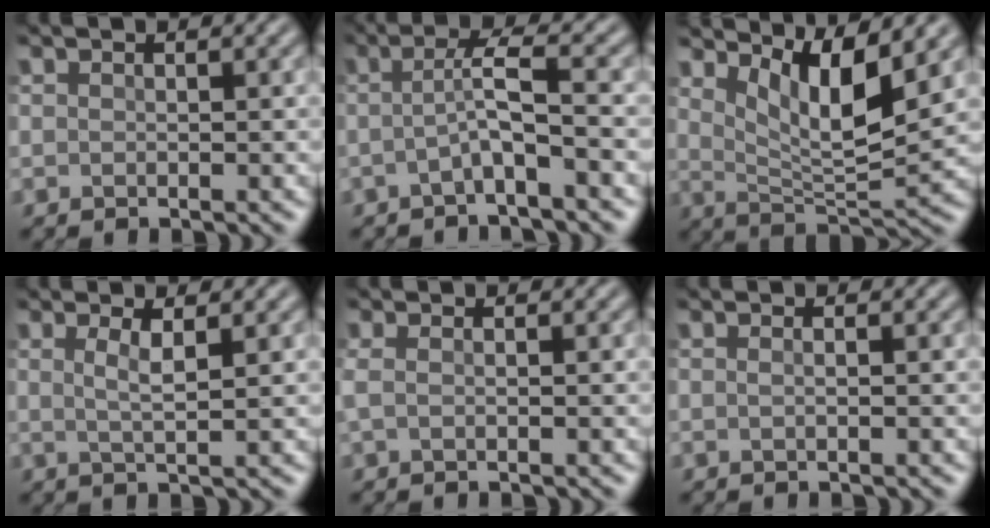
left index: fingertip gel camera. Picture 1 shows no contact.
{"total": 3.1, "force": [-1.0, 0.3, 2.9], "torque": [-0.057, 0.007, -0.027]}
{"total": 6.5, "force": [3.3, 1.8, 5.3], "torque": [-0.095, -0.013, 0.058]}
{"total": 2.1, "force": [0.6, 0.5, 2.0], "torque": [-0.036, -0.004, 0.006]}
{"total": 1.1, "force": [0.0, 0.4, 1.0], "torque": [-0.022, 0.003, -0.004]}
{"total": 0.7, "force": [-0.1, 0.3, 0.6], "torque": [-0.009, -0.001, -0.012]}